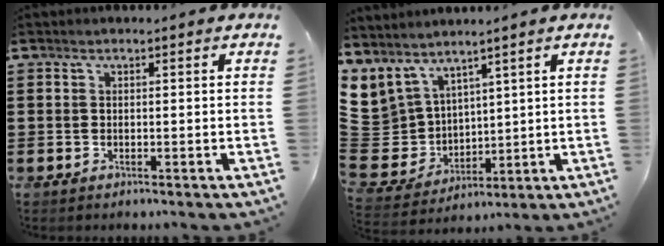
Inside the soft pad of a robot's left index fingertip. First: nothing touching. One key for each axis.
{"total": 6.3, "fx": 4.1, "fy": 4.8, "fz": 0.1, "tx": -0.061, "ty": -0.043, "tz": 0.080}